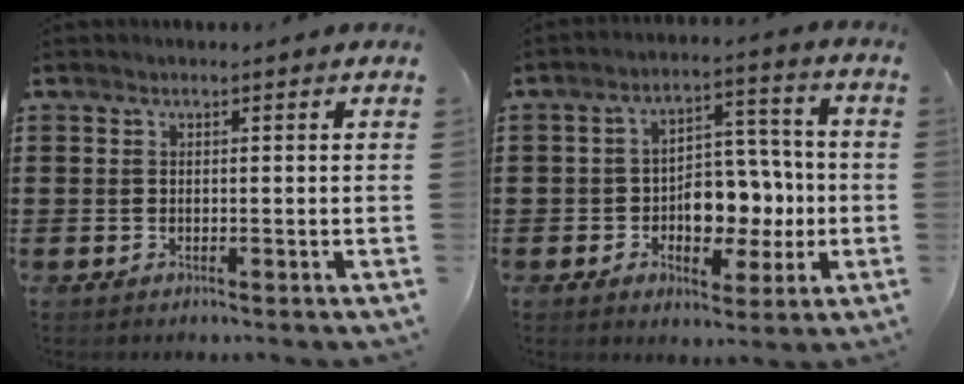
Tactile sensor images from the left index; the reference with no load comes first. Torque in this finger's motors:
{"motor_torque": [1.58, 0.56, 0.57, 0.14]}